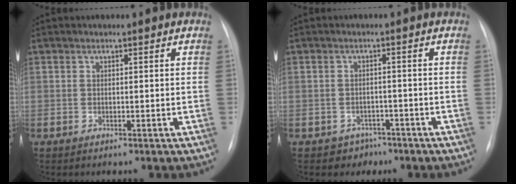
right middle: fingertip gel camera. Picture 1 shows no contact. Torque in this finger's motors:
{"motor_torque": [0.47, -0.41, 0.19, 0.01]}